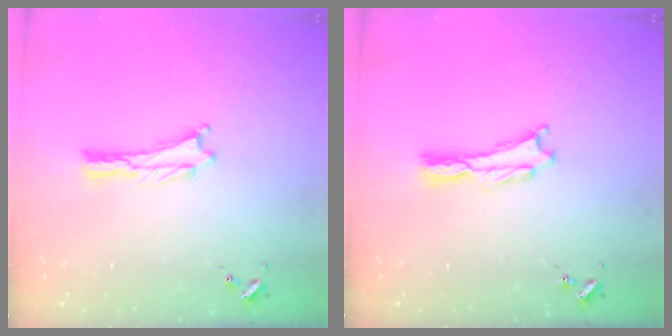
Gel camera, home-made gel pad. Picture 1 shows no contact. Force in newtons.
{"total": 0.0}